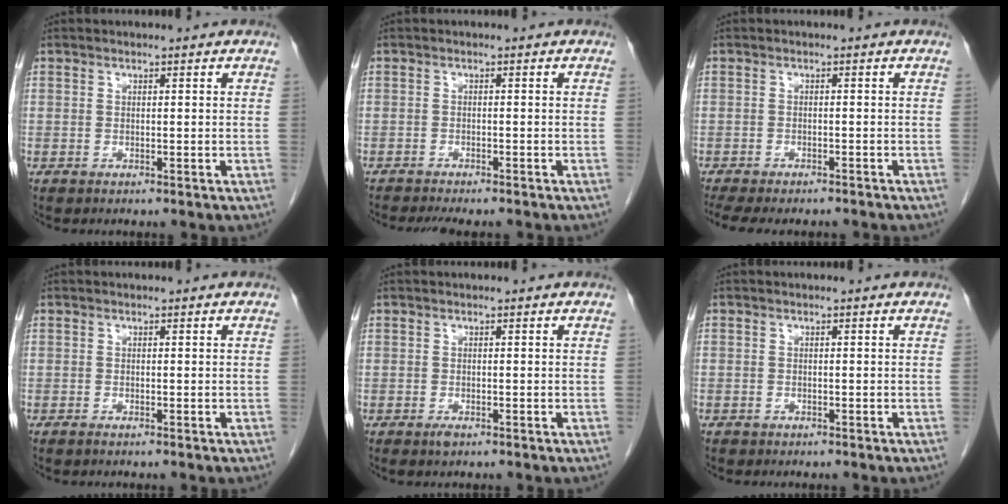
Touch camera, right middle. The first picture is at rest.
{"total": 6.8, "force": [-6.0, 1.3, 2.9], "torque": [-0.040, -0.008, -0.085]}
{"total": 11.5, "force": [-9.9, 2.9, 4.9], "torque": [-0.088, -0.009, -0.129]}
{"total": 0.5, "force": [-0.4, 0.0, 0.3], "torque": [-0.008, -0.001, -0.007]}
{"total": 1.0, "force": [-0.7, 0.3, 0.7], "torque": [-0.013, -0.001, -0.008]}
{"total": 0.7, "force": [-0.5, 0.5, 0.0], "torque": [-0.008, 0.003, -0.009]}